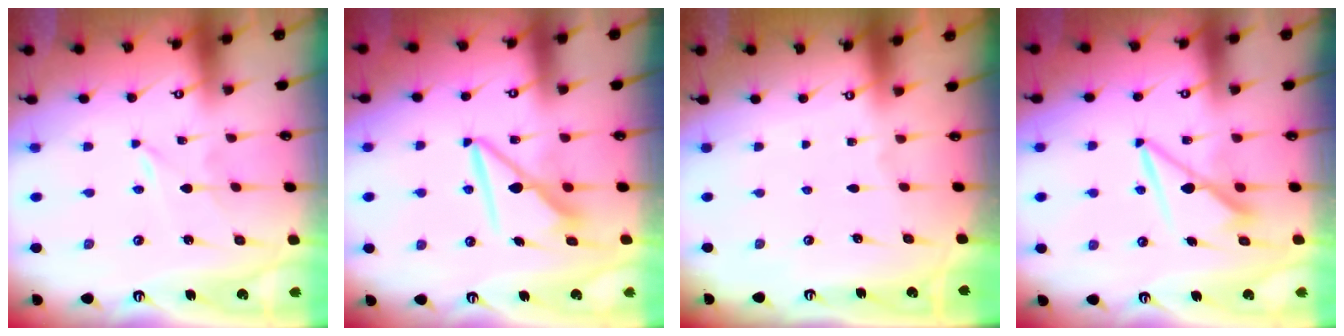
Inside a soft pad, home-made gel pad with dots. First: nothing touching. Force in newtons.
{"total": 8.5, "press": 8.4, "slide": 0.9}
{"total": 0.0}
{"total": 7.9, "press": 7.9, "slide": 0.5}